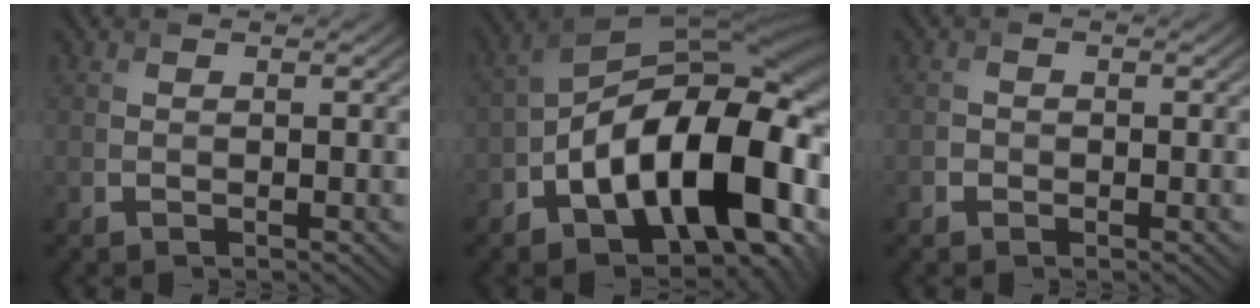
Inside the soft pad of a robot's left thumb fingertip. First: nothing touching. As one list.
[{"total": 18.7, "force": [-5.7, 10.1, 14.6], "torque": [-0.219, -0.014, -0.095]}, {"total": 1.1, "force": [-0.5, 1.0, 0.0], "torque": [0.000, -0.007, -0.013]}]